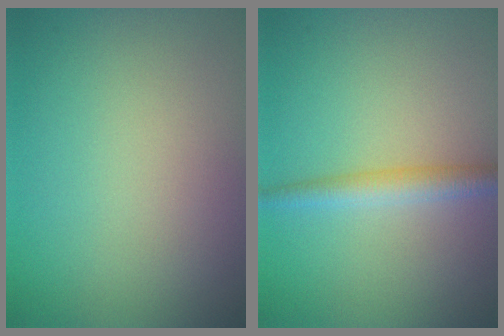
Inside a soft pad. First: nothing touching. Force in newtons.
{"total": 2.3, "press": 2.3, "slide": 0.1}